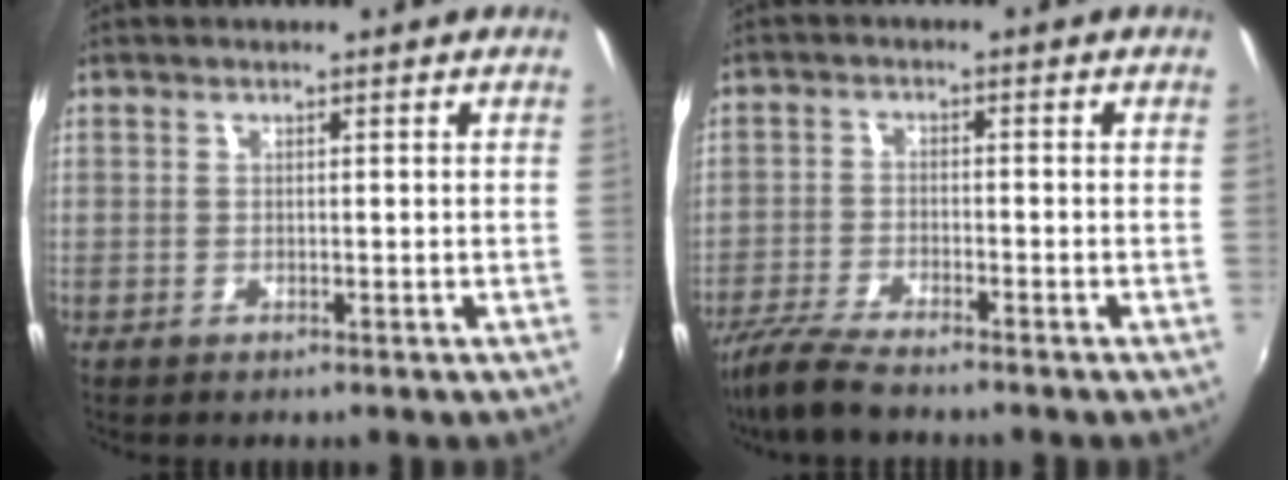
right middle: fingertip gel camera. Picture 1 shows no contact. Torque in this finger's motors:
{"motor_torque": [0.57, -0.58, 0.12, 0.06]}